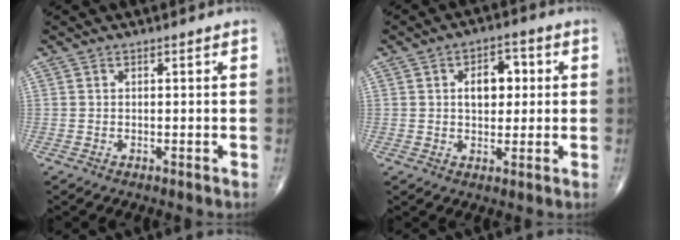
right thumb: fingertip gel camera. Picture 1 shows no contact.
{"total": 7.2, "force": [1.3, 4.6, 5.4], "torque": [-0.054, 0.009, 0.015]}